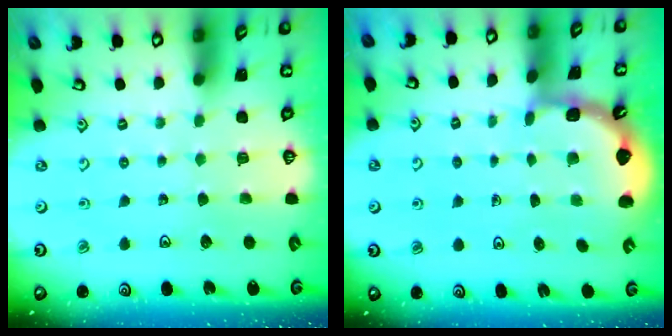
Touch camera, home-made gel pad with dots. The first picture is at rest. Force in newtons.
{"total": 2.1, "press": 2.1, "slide": 0.2}